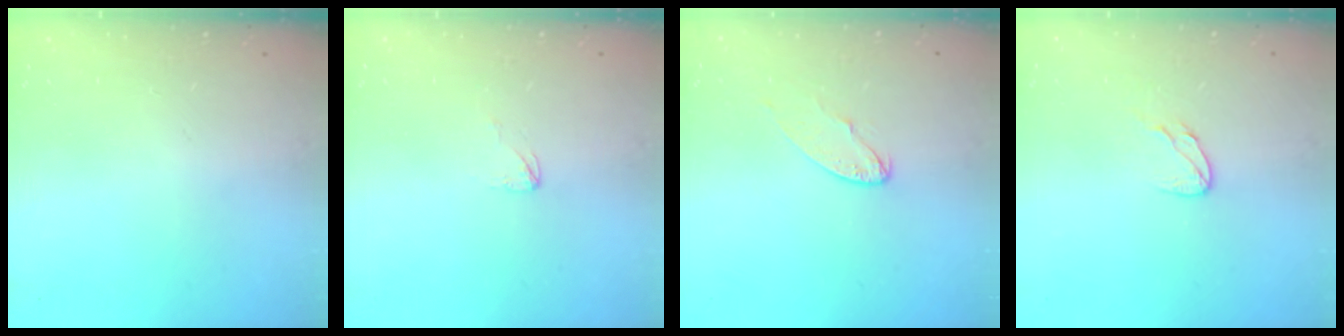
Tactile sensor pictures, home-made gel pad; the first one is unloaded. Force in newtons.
{"total": 2.1, "press": 2.1, "slide": 0.2}
{"total": 6.6, "press": 6.5, "slide": 0.5}
{"total": 5.1, "press": 5.1, "slide": 0.4}